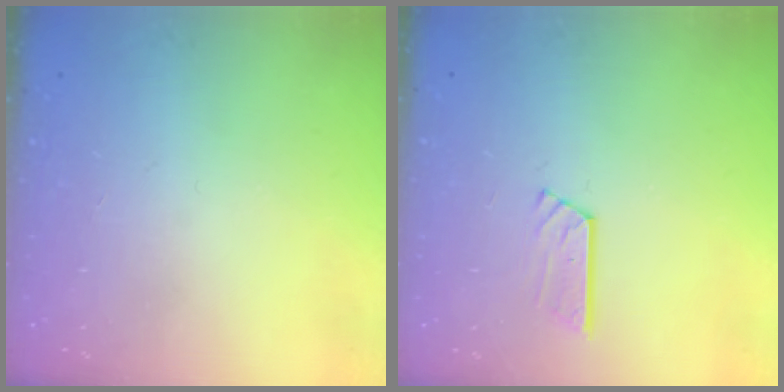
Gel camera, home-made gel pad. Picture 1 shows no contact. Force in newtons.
{"total": 6.0, "press": 6.0, "slide": 0.2}